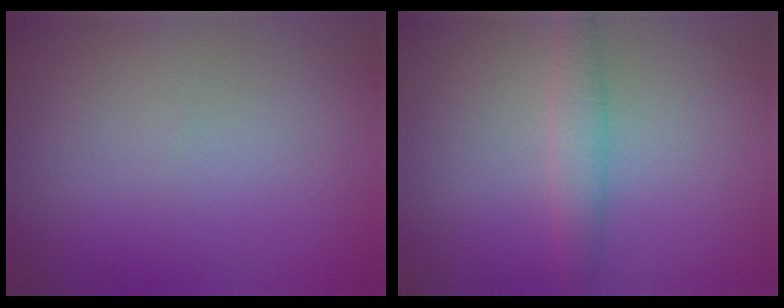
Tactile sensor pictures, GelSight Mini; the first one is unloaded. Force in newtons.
{"total": 2.2, "press": 2.2, "slide": 0.0}